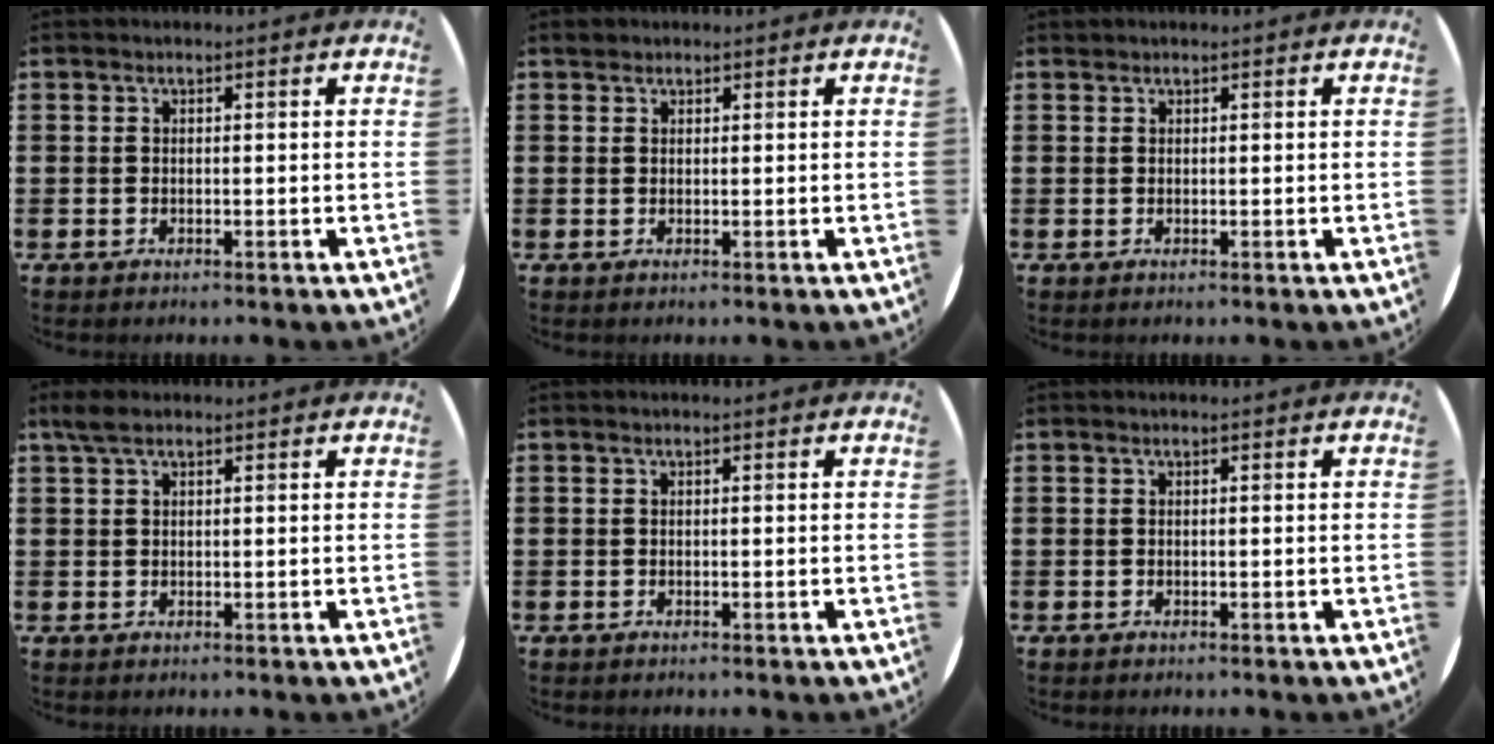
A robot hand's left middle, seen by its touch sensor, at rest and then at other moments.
{"total": 0.9, "force": [0.8, 0.4, 0.0], "torque": [0.007, -0.001, 0.014]}
{"total": 0.0}
{"total": 1.8, "force": [1.3, 0.8, 1.1], "torque": [-0.023, 0.006, 0.023]}
{"total": 0.0}
{"total": 0.0}